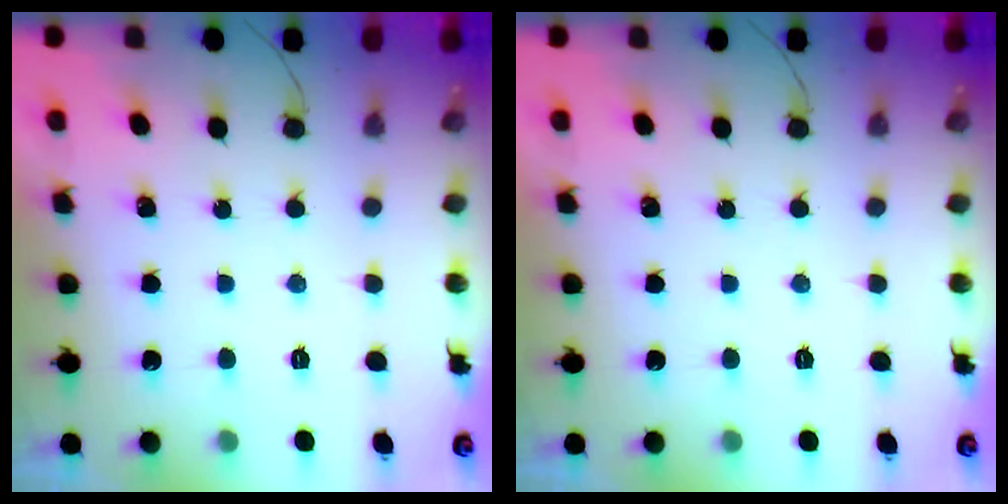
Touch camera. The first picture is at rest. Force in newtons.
{"total": 0.0}